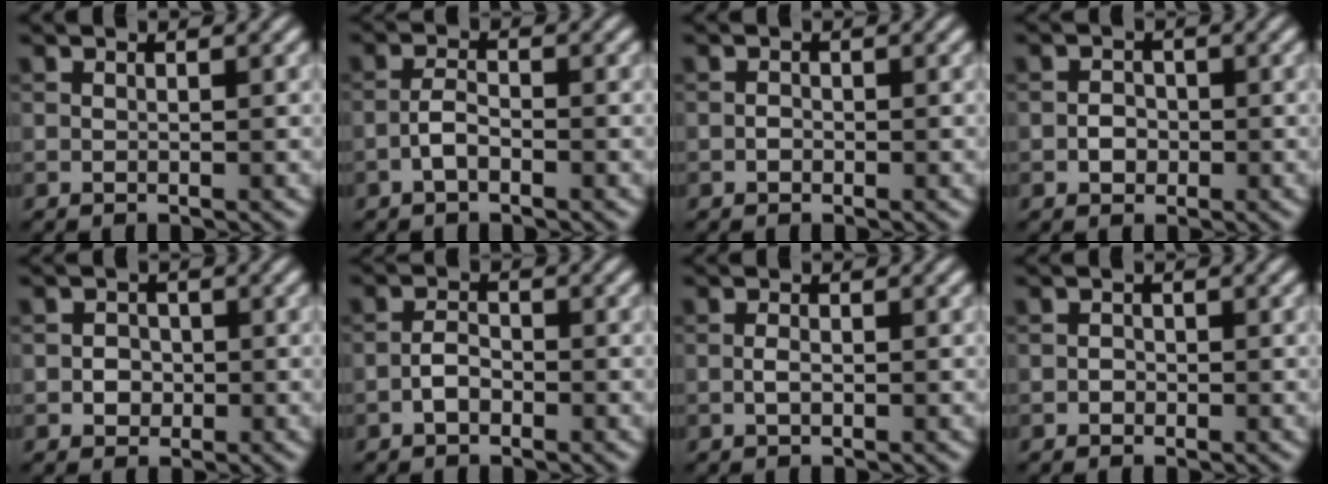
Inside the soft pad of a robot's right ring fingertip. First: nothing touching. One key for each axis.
{"total": 1.8, "fx": -1.0, "fy": 0.7, "fz": 1.4, "tx": -0.030, "ty": 0.006, "tz": -0.024}
{"total": 0.6, "fx": -0.3, "fy": 0.4, "fz": 0.2, "tx": -0.003, "ty": 0.000, "tz": -0.006}
{"total": 1.5, "fx": -0.5, "fy": 1.3, "fz": 0.6, "tx": -0.006, "ty": 0.002, "tz": -0.012}
{"total": 1.6, "fx": -0.4, "fy": 1.5, "fz": 0.6, "tx": 0.000, "ty": 0.002, "tz": -0.011}
{"total": 1.8, "fx": -1.0, "fy": 1.0, "fz": 1.2, "tx": -0.020, "ty": 0.007, "tz": -0.022}
{"total": 0.9, "fx": -0.2, "fy": 0.4, "fz": 0.8, "tx": -0.019, "ty": 0.000, "tz": -0.005}
{"total": 0.7, "fx": -0.3, "fy": 0.6, "fz": 0.2, "tx": 0.000, "ty": 0.000, "tz": -0.006}